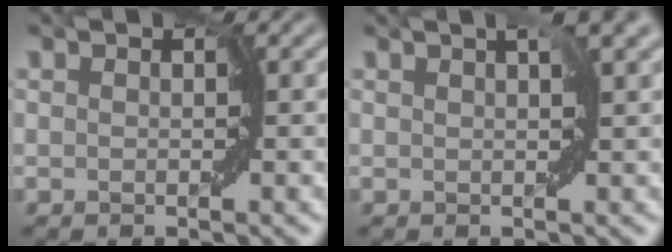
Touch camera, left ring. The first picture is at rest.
{"total": 2.3, "force": [1.2, 0.3, 2.0], "torque": [-0.035, 0.008, 0.021]}